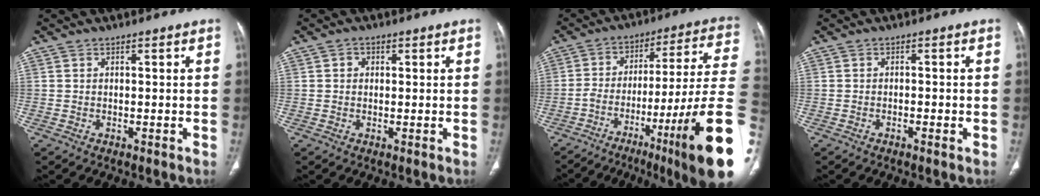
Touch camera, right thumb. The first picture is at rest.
{"total": 1.6, "force": [0.4, 1.4, 0.6], "torque": [-0.002, 0.002, 0.003]}
{"total": 25.2, "force": [-9.8, 2.3, 23.1], "torque": [-0.275, 0.059, -0.141]}
{"total": 1.3, "force": [-0.6, 0.3, 1.1], "torque": [-0.019, 0.006, -0.009]}